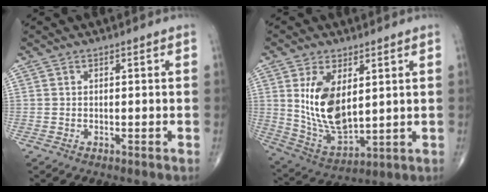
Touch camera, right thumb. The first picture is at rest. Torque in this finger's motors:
{"motor_torque": [1.21, 2.04, 1.37, 0.38, 0.49]}